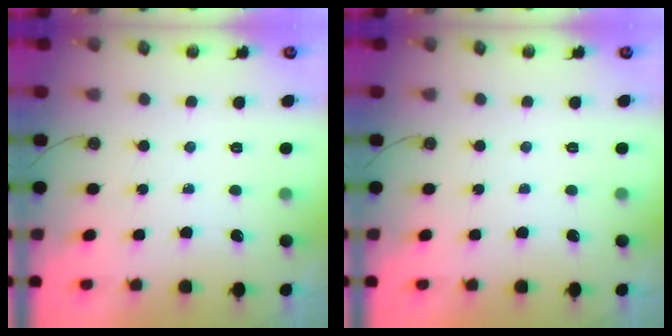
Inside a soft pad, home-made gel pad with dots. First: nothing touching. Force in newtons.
{"total": 0.0}